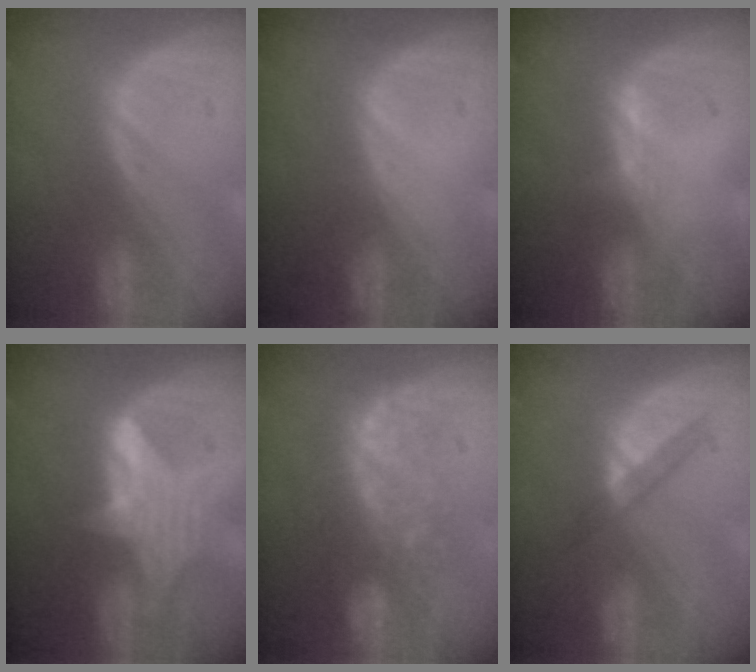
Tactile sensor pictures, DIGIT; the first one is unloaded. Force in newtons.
{"total": 0.0}
{"total": 1.0, "press": 0.8, "slide": 0.5}
{"total": 5.9, "press": 5.9, "slide": 0.5}
{"total": 7.7, "press": 7.6, "slide": 1.3}
{"total": 2.9, "press": 2.8, "slide": 1.0}